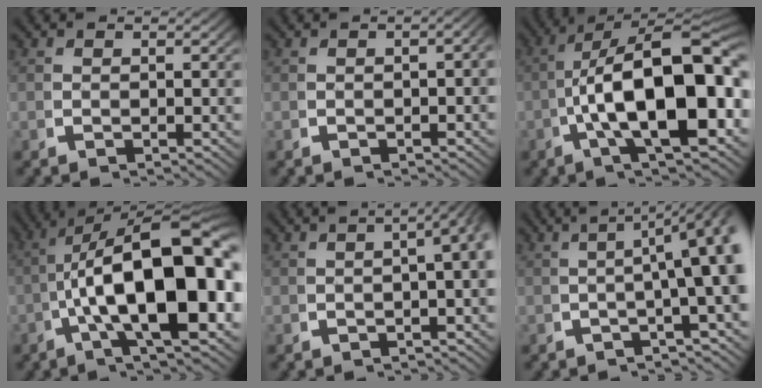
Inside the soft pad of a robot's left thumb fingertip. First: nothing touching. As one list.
[{"total": 1.7, "force": [-0.8, 0.7, 1.3], "torque": [-0.018, 0.003, -0.009]}, {"total": 16.4, "force": [-1.3, 8.4, 14.0], "torque": [-0.229, -0.043, -0.006]}, {"total": 19.5, "force": [-0.8, 9.8, 16.8], "torque": [-0.258, -0.046, 0.004]}, {"total": 6.6, "force": [0.9, 3.6, 5.5], "torque": [-0.054, 0.032, -0.001]}, {"total": 8.4, "force": [0.8, 3.6, 7.5], "torque": [-0.097, 0.017, 0.000]}]